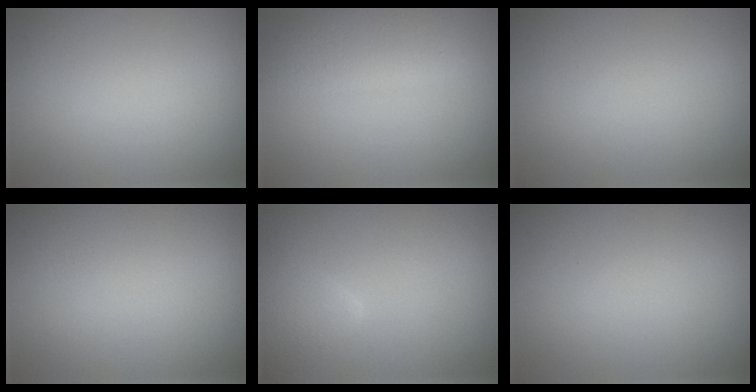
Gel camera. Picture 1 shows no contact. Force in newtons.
{"total": 3.4, "press": 3.4, "slide": 0.1}
{"total": 0.0}
{"total": 0.0}
{"total": 2.8, "press": 2.8, "slide": 0.1}
{"total": 0.0}